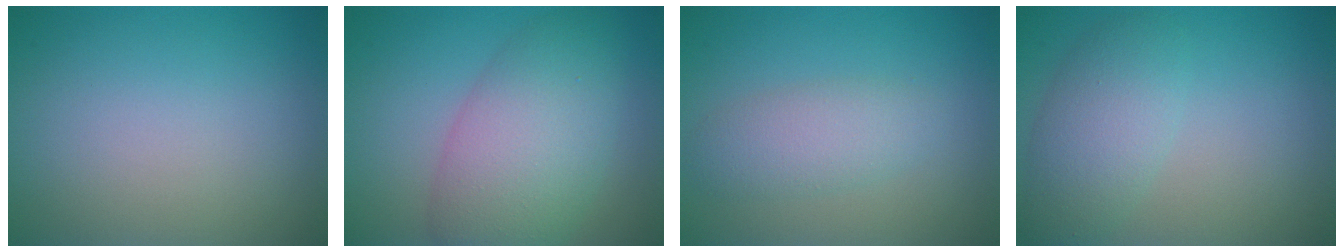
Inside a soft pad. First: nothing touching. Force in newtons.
{"total": 7.7, "press": 7.7, "slide": 0.0}
{"total": 2.9, "press": 2.9, "slide": 0.1}
{"total": 3.9, "press": 3.9, "slide": 0.2}